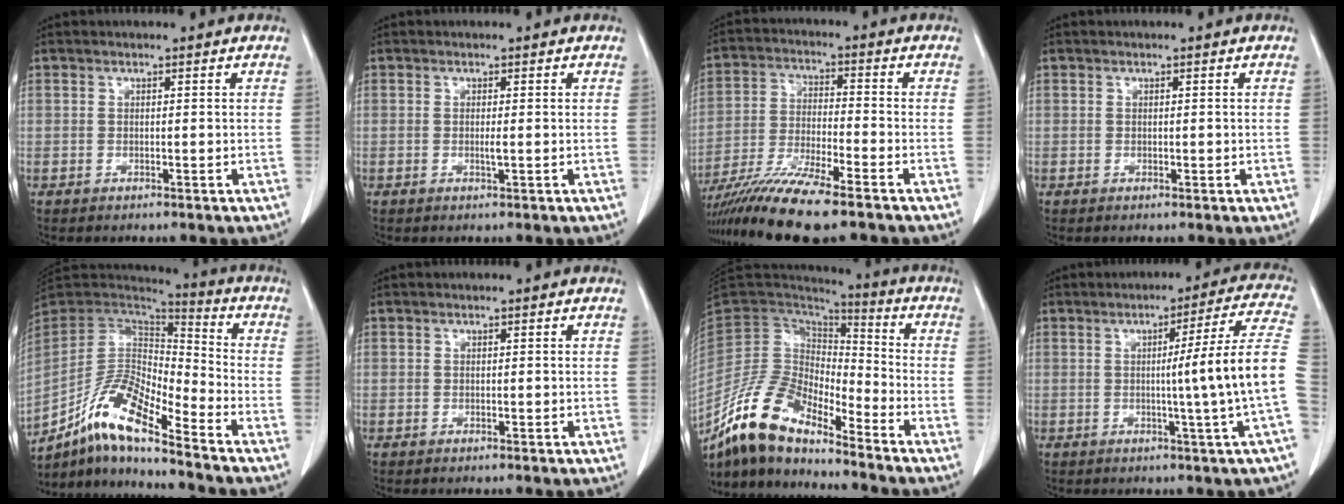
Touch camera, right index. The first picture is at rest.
{"total": 1.1, "force": [-0.1, 0.1, 1.1], "torque": [-0.020, -0.003, -0.001]}
{"total": 12.9, "force": [-10.1, 0.2, 8.0], "torque": [-0.148, -0.029, -0.176]}
{"total": 0.7, "force": [0.0, 0.5, 0.5], "torque": [-0.009, 0.000, 0.001]}
{"total": 14.1, "force": [-9.6, 2.8, 9.9], "torque": [-0.193, 0.013, -0.178]}
{"total": 0.6, "force": [0.0, 0.4, 0.4], "torque": [-0.008, 0.000, 0.001]}
{"total": 12.7, "force": [-10.6, 3.9, 5.8], "torque": [-0.119, 0.030, -0.203]}
{"total": 12.6, "force": [-1.4, -2.9, 12.2], "torque": [-0.155, -0.001, -0.019]}